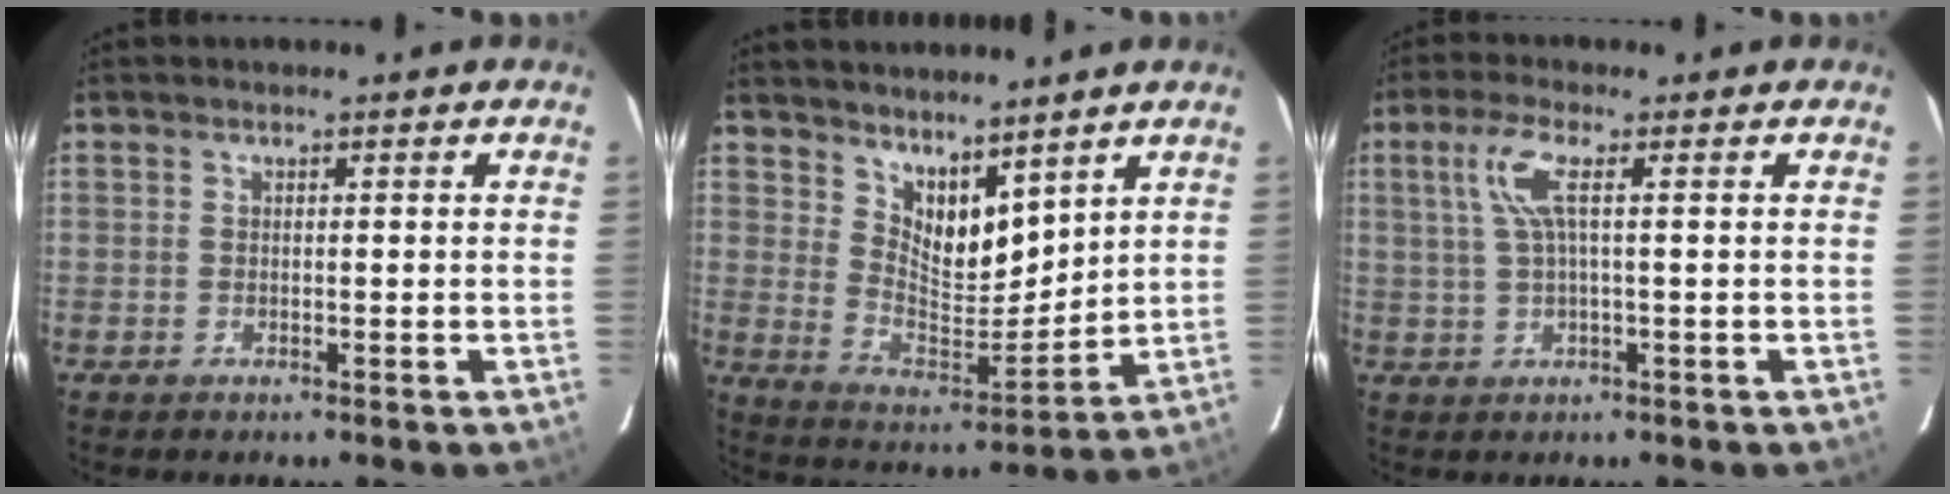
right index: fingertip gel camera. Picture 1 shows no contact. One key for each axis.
{"total": 10.4, "fx": 7.9, "fy": 4.4, "fz": 5.3, "tx": -0.083, "ty": -0.010, "tz": 0.152}
{"total": 5.3, "fx": 1.3, "fy": 0.3, "fz": 5.1, "tx": -0.106, "ty": 0.005, "tz": 0.032}